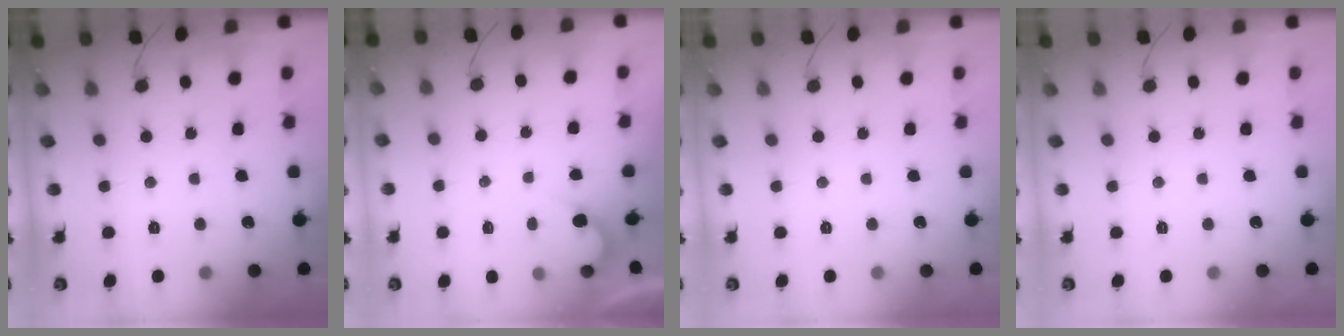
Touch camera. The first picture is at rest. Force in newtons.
{"total": 2.1, "press": 2.1, "slide": 0.1}
{"total": 0.0}
{"total": 0.0}